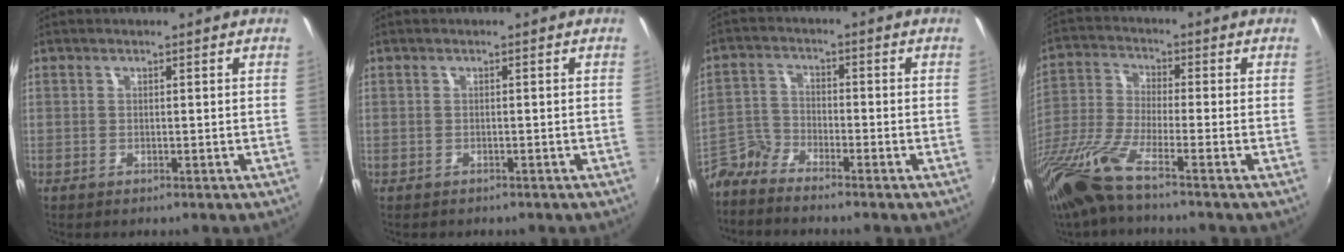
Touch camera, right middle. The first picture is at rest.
{"total": 0.5, "force": [-0.4, 0.2, 0.3], "torque": [-0.010, -0.001, -0.002]}
{"total": 5.2, "force": [-5.0, 1.1, 0.9], "torque": [-0.030, 0.009, -0.116]}
{"total": 12.4, "force": [-9.0, 0.5, 8.5], "torque": [-0.186, -0.033, -0.178]}